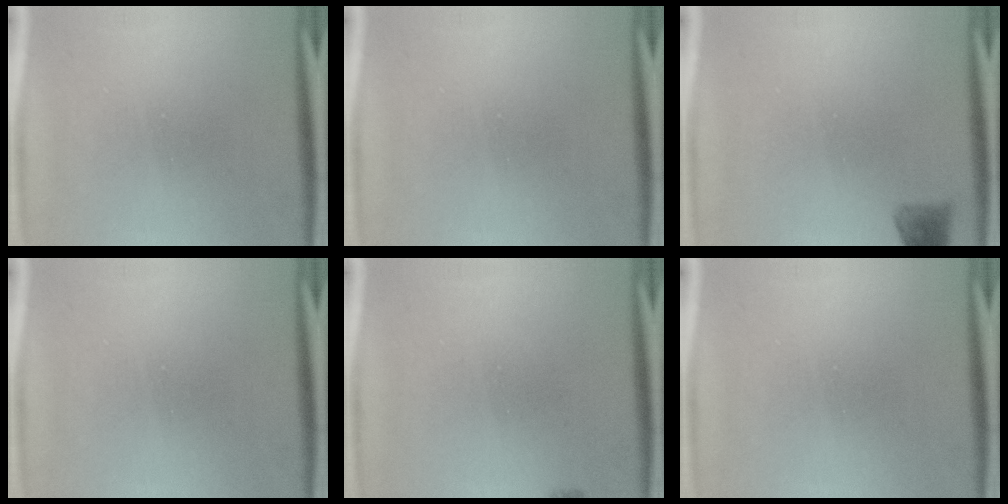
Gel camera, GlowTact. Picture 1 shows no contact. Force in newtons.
{"total": 0.0}
{"total": 2.0}
{"total": 0.0}
{"total": 1.1}
{"total": 0.0}